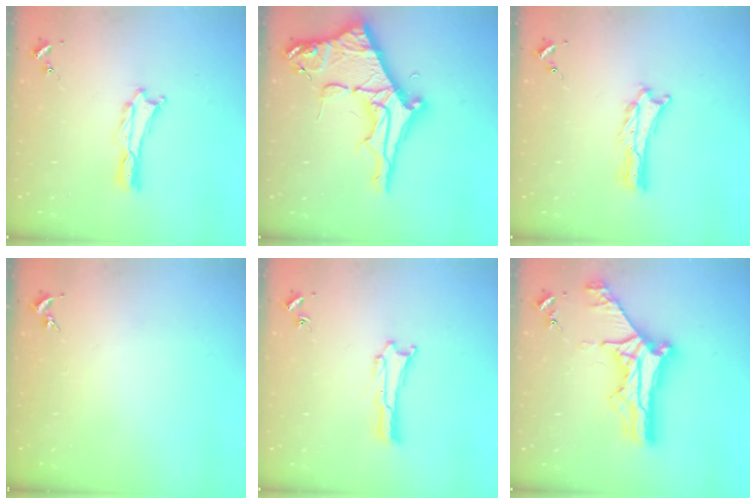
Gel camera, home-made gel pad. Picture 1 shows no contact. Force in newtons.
{"total": 11.6, "press": 11.6, "slide": 1.1}
{"total": 1.3, "press": 1.3, "slide": 0.3}
{"total": 0.0}
{"total": 0.0}
{"total": 13.8, "press": 13.8, "slide": 1.0}